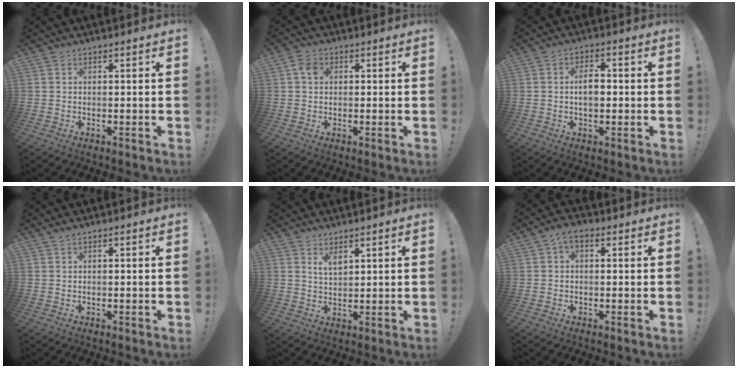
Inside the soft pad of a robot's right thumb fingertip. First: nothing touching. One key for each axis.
{"total": 3.8, "fx": 0.8, "fy": 2.8, "fz": 2.4, "tx": -0.031, "ty": 0.005, "tz": 0.013}
{"total": 5.7, "fx": 0.1, "fy": 3.3, "fz": 4.7, "tx": -0.070, "ty": 0.005, "tz": -0.005}
{"total": 0.9, "fx": 0.8, "fy": 0.1, "fz": 0.3, "tx": -0.006, "ty": 0.000, "tz": 0.016}
{"total": 3.9, "fx": 2.9, "fy": 1.7, "fz": 2.0, "tx": -0.025, "ty": -0.021, "tz": 0.049}
{"total": 3.8, "fx": 0.7, "fy": 2.3, "fz": 3.0, "tx": -0.046, "ty": 0.004, "tz": 0.012}